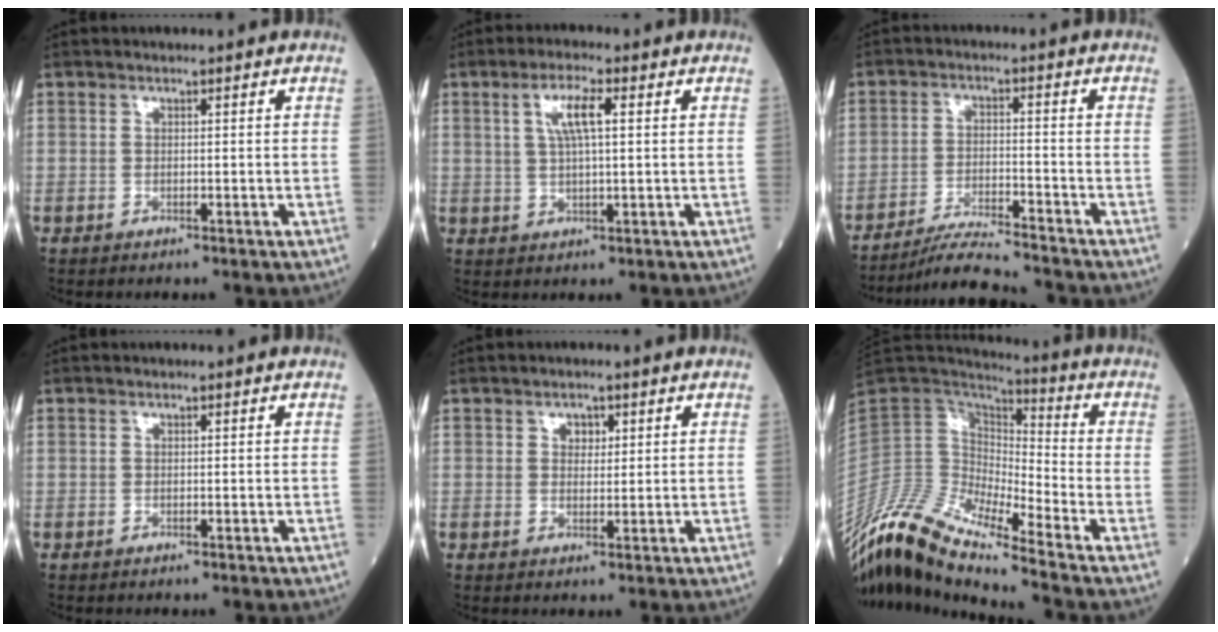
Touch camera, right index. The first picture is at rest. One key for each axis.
{"total": 5.4, "fx": 1.7, "fy": 0.8, "fz": 5.0, "tx": -0.101, "ty": 0.008, "tz": 0.034}
{"total": 8.2, "fx": -7.9, "fy": -0.8, "fz": 2.3, "tx": -0.038, "ty": -0.013, "tz": -0.141}
{"total": 0.0}
{"total": 2.1, "fx": 0.9, "fy": 1.4, "fz": 1.2, "tx": -0.015, "ty": 0.001, "tz": 0.013}
{"total": 13.7, "fx": -11.0, "fy": 2.0, "fz": 8.0, "tx": -0.162, "ty": 0.031, "tz": -0.209}